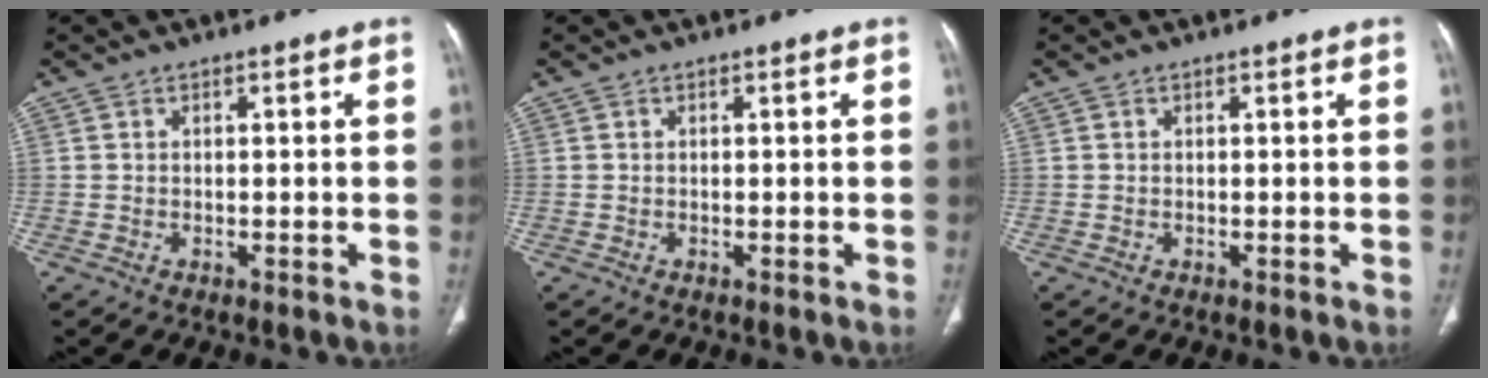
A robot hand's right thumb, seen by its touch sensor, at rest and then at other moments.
{"total": 0.0}
{"total": 0.0}